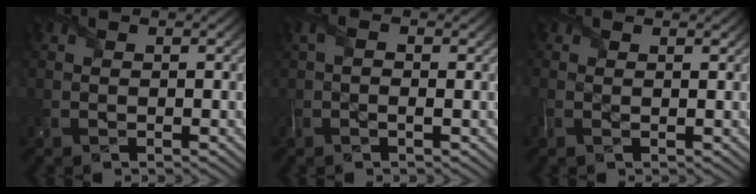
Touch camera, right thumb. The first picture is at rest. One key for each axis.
{"total": 2.3, "fx": 0.2, "fy": 0.7, "fz": 2.1, "tx": -0.051, "ty": 0.004, "tz": -0.003}
{"total": 1.2, "fx": 0.3, "fy": 0.8, "fz": 0.9, "tx": -0.026, "ty": -0.001, "tz": 0.003}